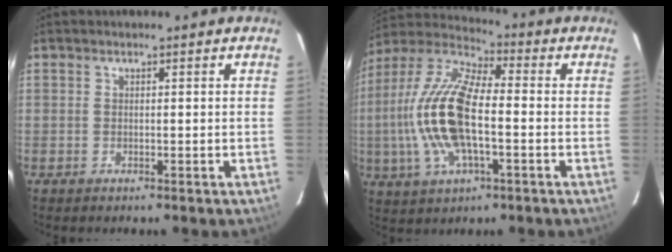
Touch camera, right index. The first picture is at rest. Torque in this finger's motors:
{"motor_torque": [2.14, 0.00, 1.05, 0.21]}